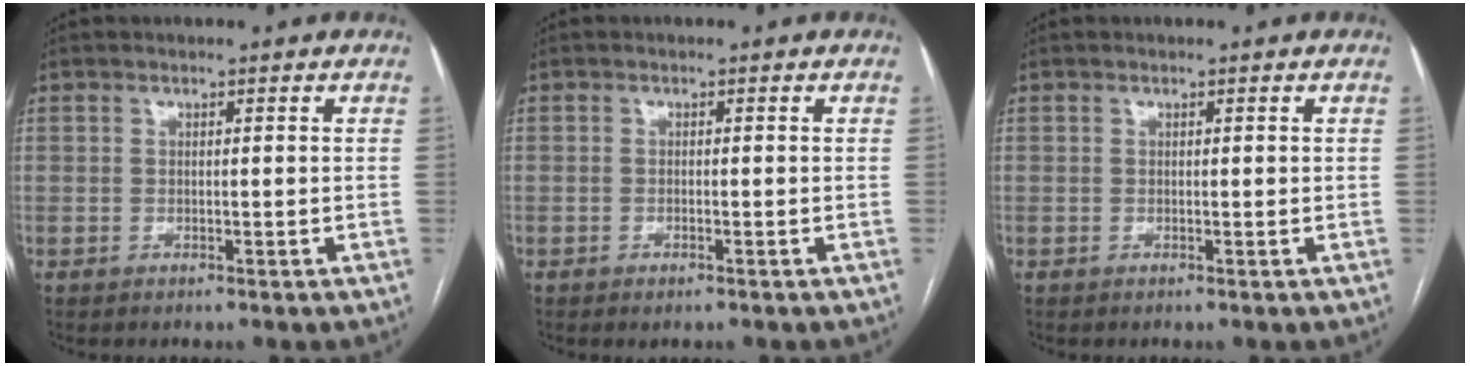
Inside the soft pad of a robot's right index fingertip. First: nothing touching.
{"total": 0.9, "force": [-0.6, 0.2, 0.6], "torque": [-0.012, -0.002, -0.007]}
{"total": 0.0}